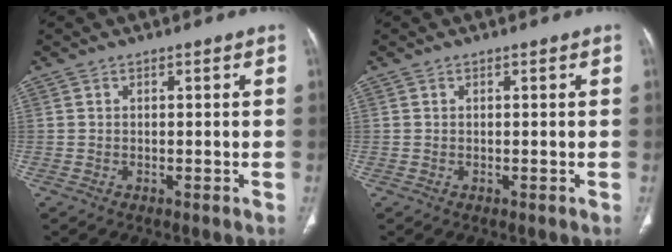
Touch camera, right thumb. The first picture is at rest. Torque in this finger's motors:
{"motor_torque": [0.00, 0.00, 0.00, 0.00, 0.00]}